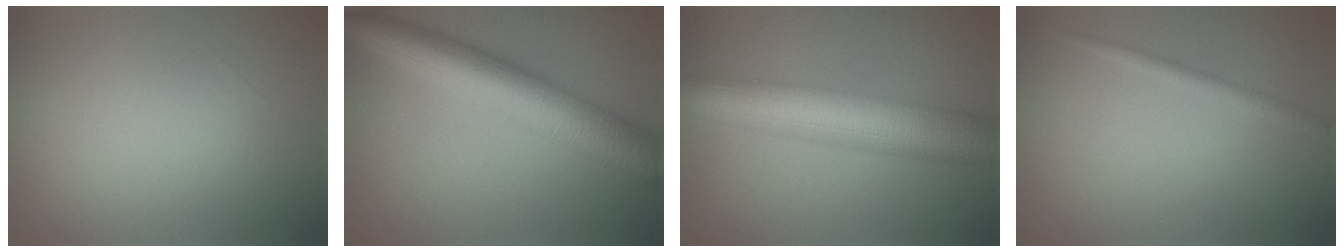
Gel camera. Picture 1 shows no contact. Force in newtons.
{"total": 8.4, "press": 8.4, "slide": 0.2}
{"total": 10.0, "press": 10.0, "slide": 0.2}
{"total": 1.3, "press": 1.3, "slide": 0.1}